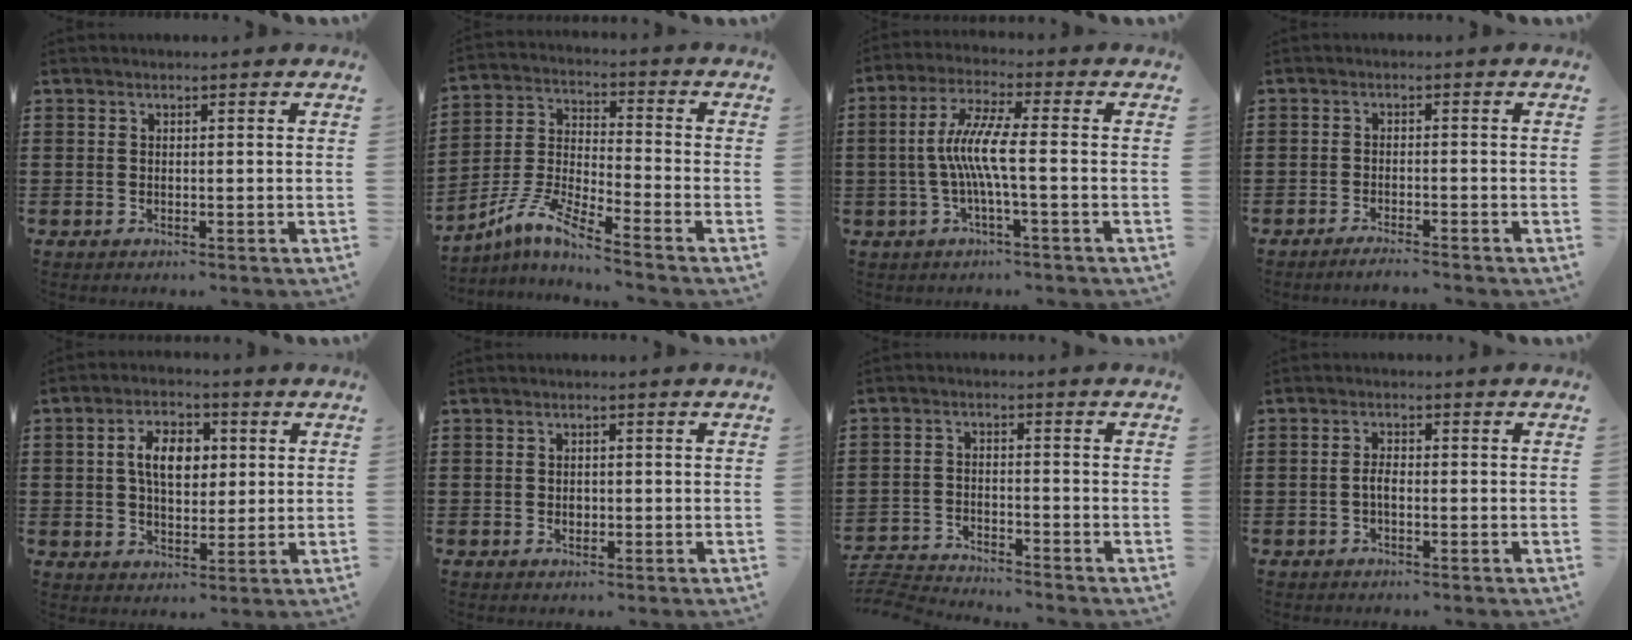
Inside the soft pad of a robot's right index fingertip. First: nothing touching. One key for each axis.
{"total": 7.2, "fx": -6.1, "fy": -0.3, "fz": 3.8, "tx": -0.105, "ty": -0.021, "tz": -0.129}
{"total": 7.4, "fx": -1.1, "fy": 0.4, "fz": 7.3, "tx": -0.152, "ty": -0.010, "tz": -0.030}
{"total": 1.9, "fx": -1.8, "fy": -0.3, "fz": 0.6, "tx": -0.010, "ty": -0.001, "tz": -0.034}
{"total": 6.7, "fx": 1.1, "fy": 4.1, "fz": 5.2, "tx": -0.098, "ty": 0.009, "tz": 0.012}
{"total": 1.0, "fx": 0.0, "fy": 0.8, "fz": 0.5, "tx": -0.010, "ty": 0.005, "tz": -0.002}
{"total": 3.9, "fx": -3.9, "fy": 0.0, "fz": 0.1, "tx": -0.023, "ty": -0.006, "tz": -0.088}
{"total": 1.9, "fx": -0.7, "fy": 0.6, "fz": 1.7, "tx": -0.040, "ty": -0.004, "tz": -0.015}